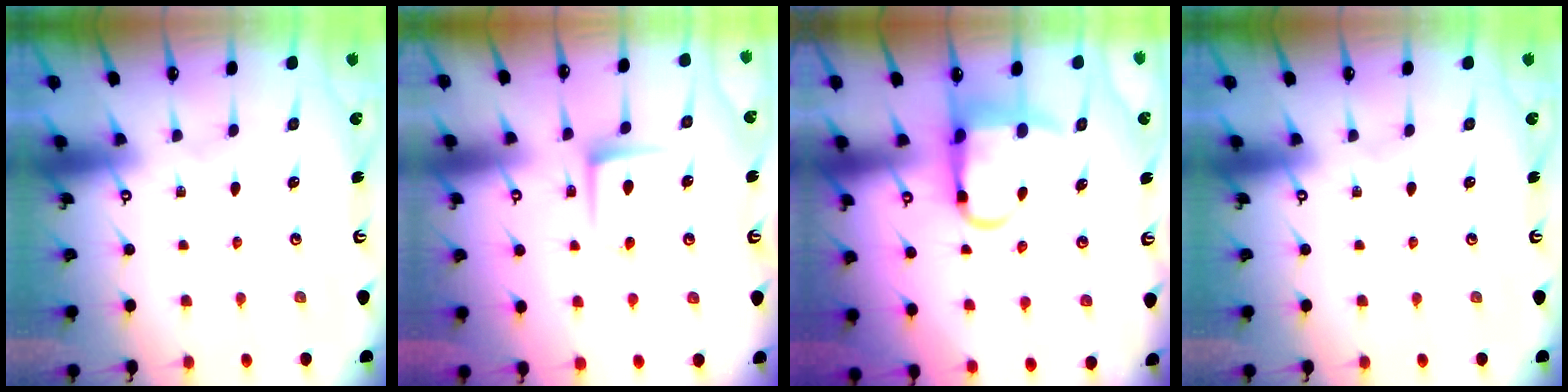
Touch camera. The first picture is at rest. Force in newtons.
{"total": 6.6, "press": 6.6, "slide": 0.6}
{"total": 8.0, "press": 7.8, "slide": 1.6}
{"total": 0.0}